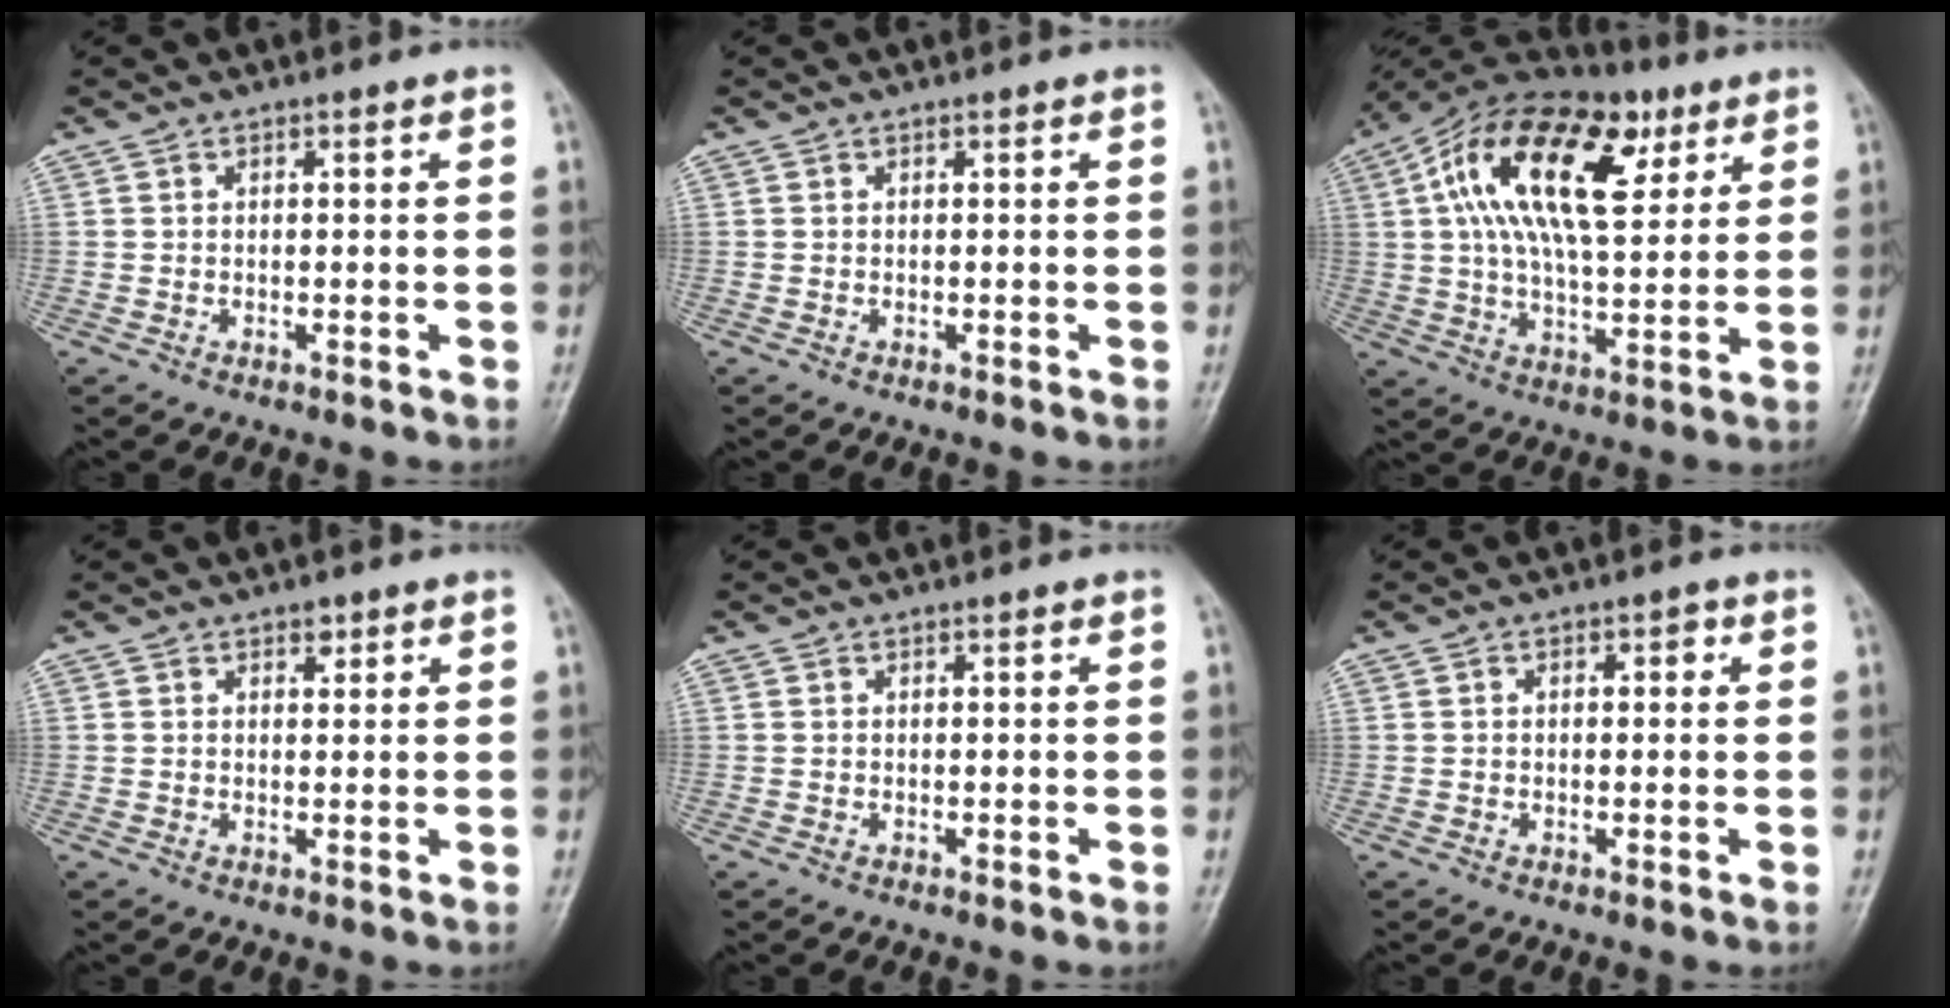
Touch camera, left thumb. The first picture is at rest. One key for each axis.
{"total": 0.0}
{"total": 23.0, "fx": 8.1, "fy": 11.3, "fz": 18.3, "tx": -0.305, "ty": 0.005, "tz": 0.130}
{"total": 1.6, "fx": 1.0, "fy": 0.9, "fz": 0.8, "tx": -0.002, "ty": -0.004, "tz": 0.012}
{"total": 0.0}
{"total": 2.1, "fx": 0.4, "fy": 1.2, "fz": 1.6, "tx": -0.013, "ty": 0.006, "tz": 0.002}